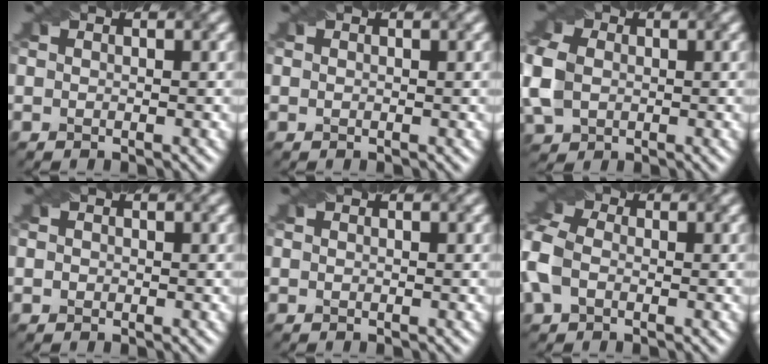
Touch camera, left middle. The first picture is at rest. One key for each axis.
{"total": 0.5, "fx": 0.3, "fy": 0.3, "fz": 0.3, "tx": -0.006, "ty": -0.001, "tz": 0.005}
{"total": 7.5, "fx": 0.0, "fy": 5.9, "fz": 4.6, "tx": -0.127, "ty": 0.006, "tz": -0.006}
{"total": 0.7, "fx": 0.1, "fy": 0.6, "fz": 0.3, "tx": -0.005, "ty": -0.001, "tz": 0.001}
{"total": 0.0}
{"total": 5.4, "fx": -0.6, "fy": 4.1, "fz": 3.5, "tx": -0.096, "ty": 0.007, "tz": -0.023}